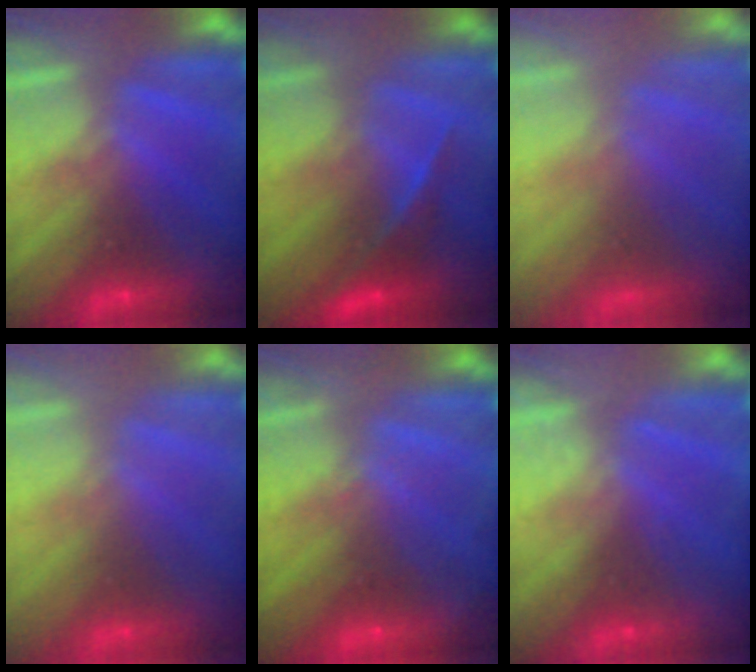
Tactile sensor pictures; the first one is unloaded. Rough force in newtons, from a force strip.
{"total": 2.4}
{"total": 11.8}
{"total": 2.4}
{"total": 1.8}
{"total": 2.4}